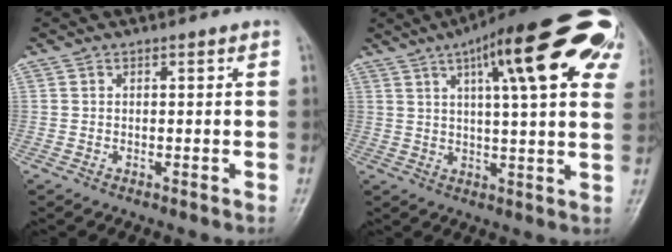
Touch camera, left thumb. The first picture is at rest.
{"total": 25.0, "force": [11.3, 6.2, 21.5], "torque": [-0.276, 0.003, 0.149]}